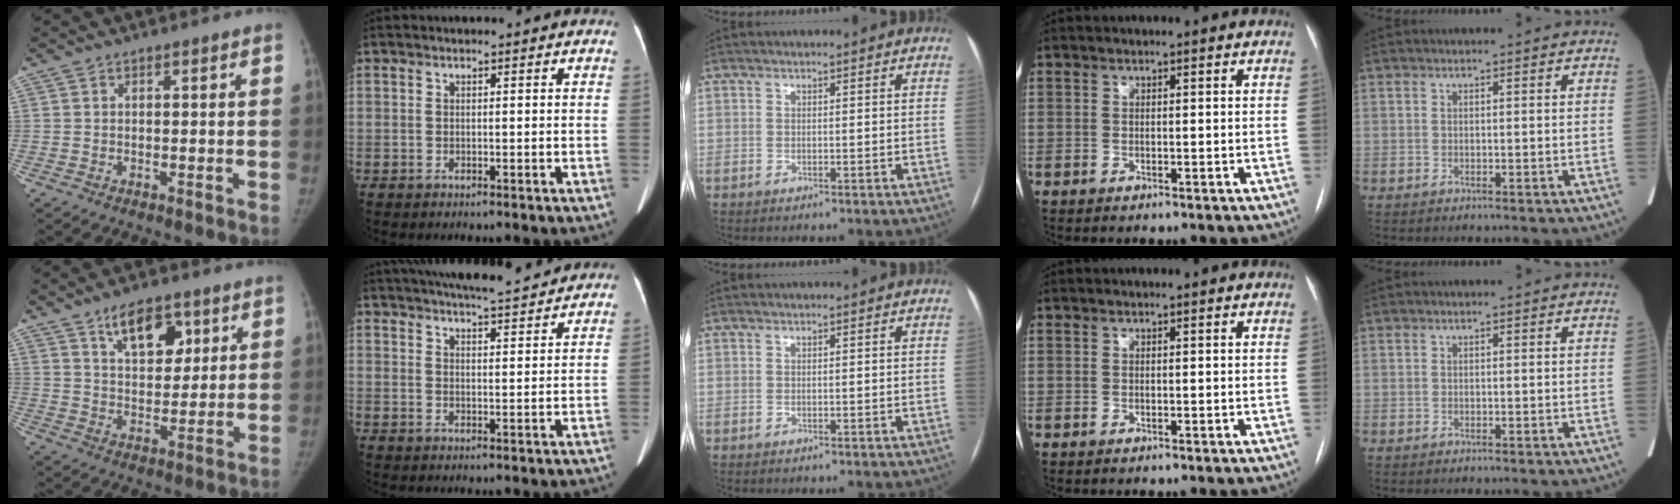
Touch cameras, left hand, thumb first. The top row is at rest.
{"thumb": {"total": 10.2, "force": [5.5, 5.6, 6.5], "torque": [-0.066, -0.036, 0.092]}, "index": {"total": 11.8, "force": [10.8, 1.3, 4.7], "torque": [-0.074, 0.012, 0.150]}}